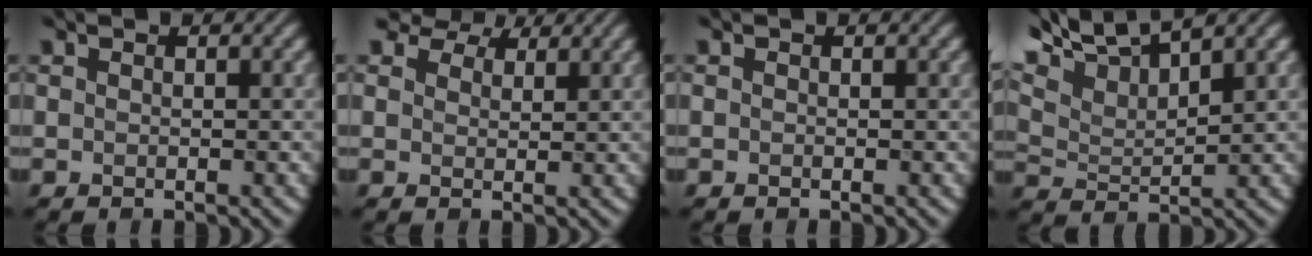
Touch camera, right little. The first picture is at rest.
{"total": 6.2, "force": [5.1, 2.5, 2.3], "torque": [-0.055, -0.004, 0.086]}
{"total": 0.0}
{"total": 7.6, "force": [6.2, 1.7, 4.1], "torque": [-0.079, 0.020, 0.105]}